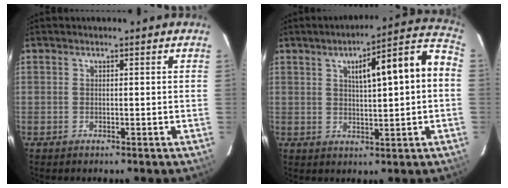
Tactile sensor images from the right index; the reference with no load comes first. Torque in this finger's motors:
{"motor_torque": [0.93, -0.10, 0.47, 0.08]}